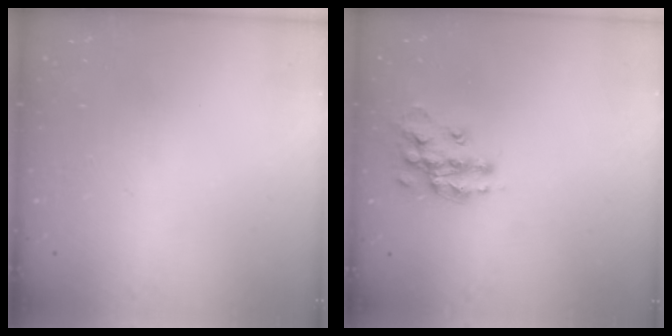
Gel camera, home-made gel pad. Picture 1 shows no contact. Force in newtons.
{"total": 13.2, "press": 13.1, "slide": 0.9}